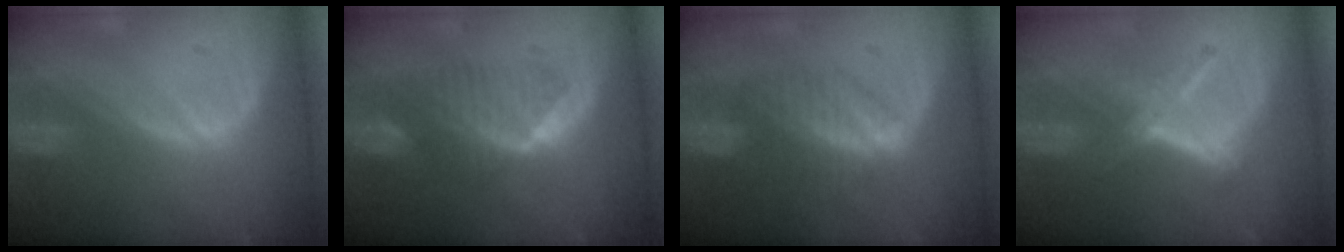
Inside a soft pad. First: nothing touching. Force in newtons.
{"total": 6.6, "press": 5.8, "slide": 3.2}
{"total": 6.8, "press": 5.8, "slide": 3.5}
{"total": 6.2, "press": 5.3, "slide": 3.2}